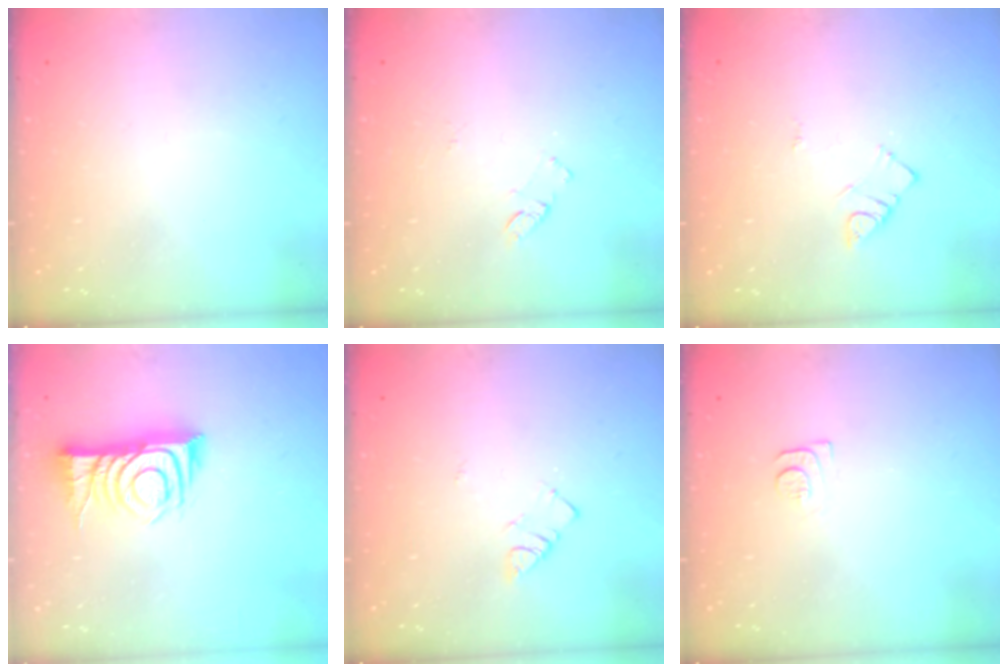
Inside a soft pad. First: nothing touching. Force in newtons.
{"total": 6.2, "press": 6.2, "slide": 0.5}
{"total": 4.3, "press": 4.2, "slide": 0.7}
{"total": 11.9, "press": 11.9, "slide": 0.6}
{"total": 2.8, "press": 2.7, "slide": 0.4}
{"total": 4.3, "press": 4.3, "slide": 0.7}